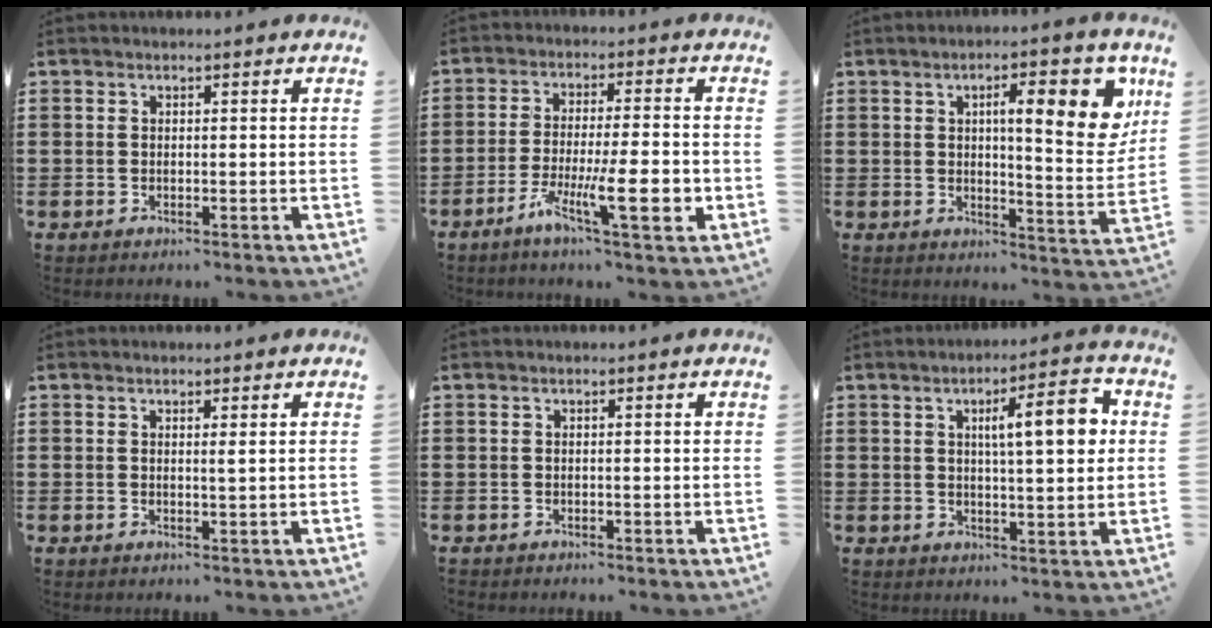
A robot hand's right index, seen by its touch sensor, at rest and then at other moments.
{"total": 11.3, "force": [-4.0, 2.1, 10.4], "torque": [-0.180, -0.001, -0.068]}
{"total": 10.6, "force": [3.9, 2.6, 9.5], "torque": [-0.140, -0.015, 0.054]}
{"total": 1.0, "force": [0.5, 0.0, 0.8], "torque": [-0.010, -0.005, 0.007]}
{"total": 0.0}
{"total": 8.4, "force": [2.1, 1.7, 7.9], "torque": [-0.130, -0.004, 0.027]}